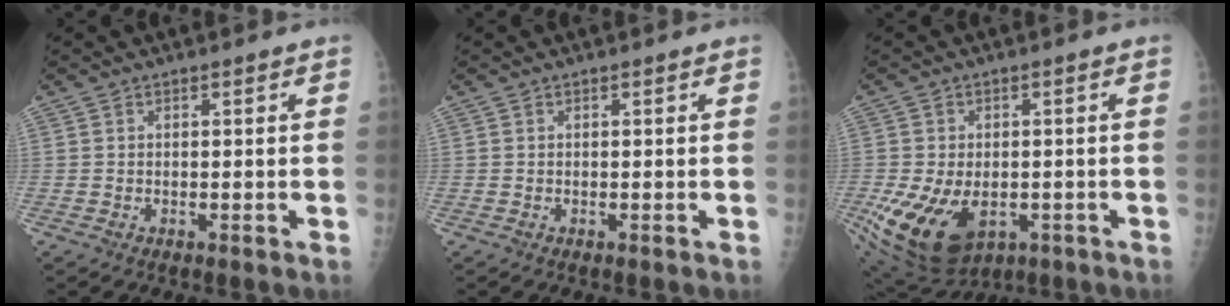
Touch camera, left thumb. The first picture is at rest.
{"total": 0.0}
{"total": 16.6, "force": [-4.8, 11.0, 11.4], "torque": [-0.227, -0.007, -0.056]}